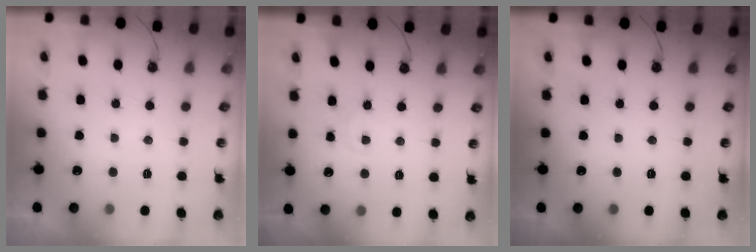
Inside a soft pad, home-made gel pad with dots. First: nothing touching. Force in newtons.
{"total": 3.5, "press": 3.5, "slide": 0.5}
{"total": 0.0}